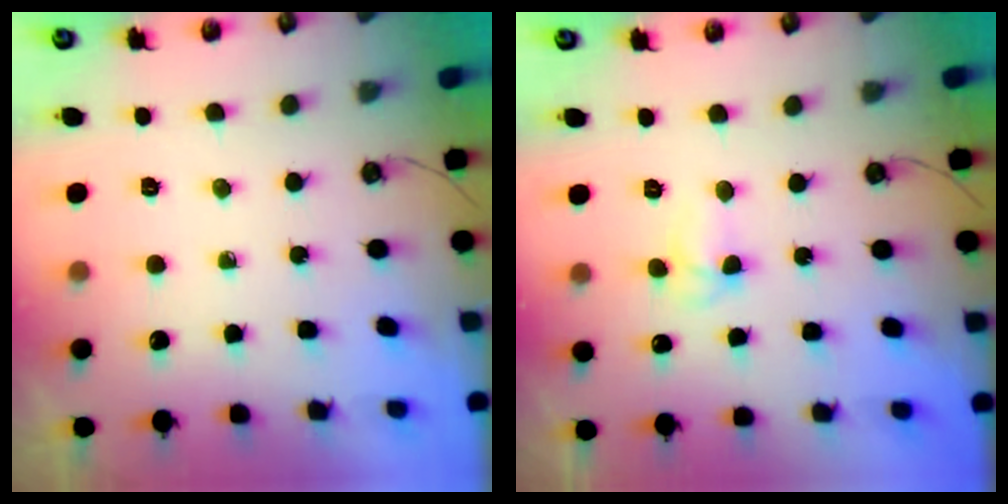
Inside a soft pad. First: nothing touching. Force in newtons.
{"total": 3.5, "press": 3.4, "slide": 0.7}